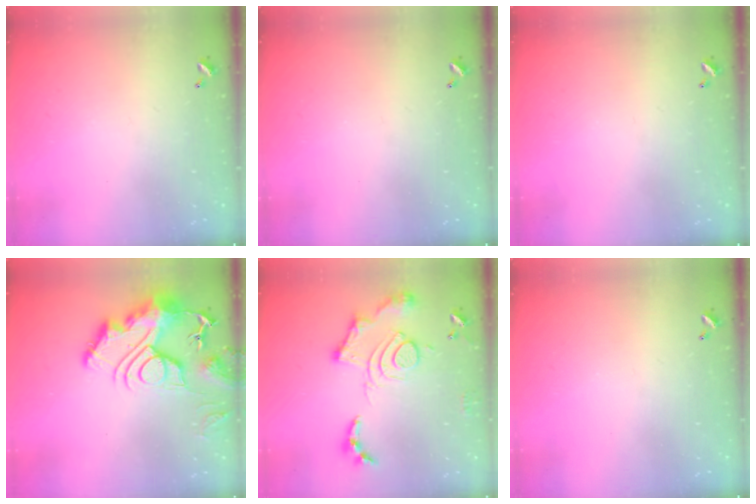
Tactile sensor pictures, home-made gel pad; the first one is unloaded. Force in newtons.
{"total": 0.0}
{"total": 0.0}
{"total": 17.8, "press": 17.8, "slide": 1.8}
{"total": 16.5, "press": 16.4, "slide": 1.7}
{"total": 0.0}